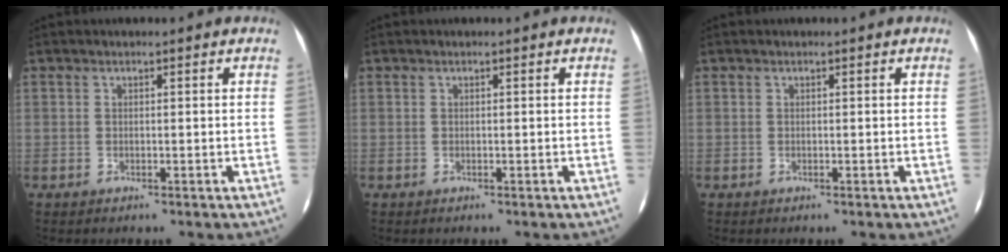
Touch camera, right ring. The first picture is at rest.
{"total": 0.0}
{"total": 0.0}